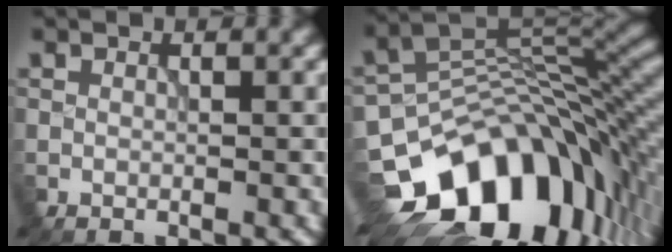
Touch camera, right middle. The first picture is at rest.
{"total": 14.7, "force": [-6.5, 9.2, 9.4], "torque": [-0.147, -0.005, -0.104]}